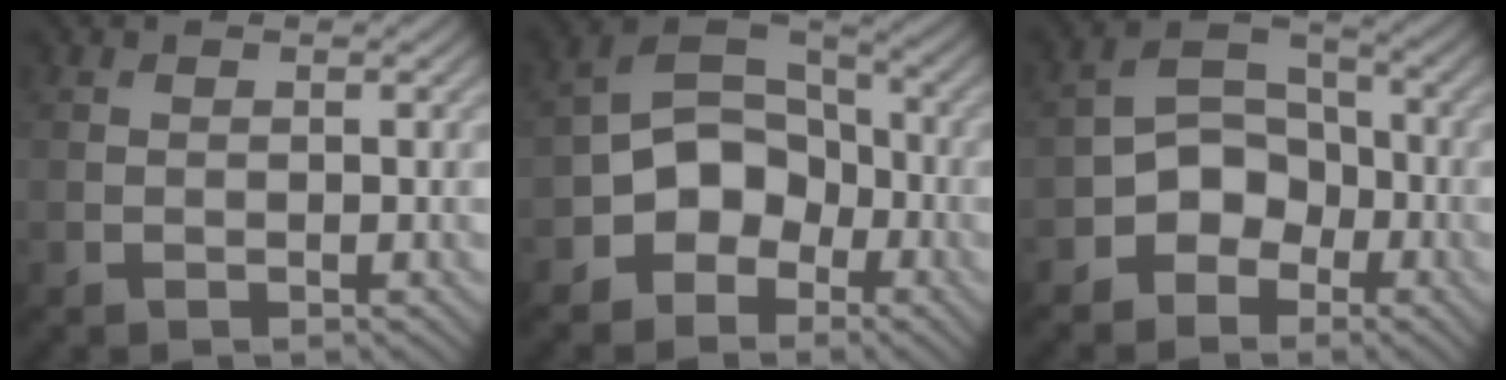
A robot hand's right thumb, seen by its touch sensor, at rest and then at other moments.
{"total": 7.7, "force": [-3.4, 5.8, 3.8], "torque": [-0.065, 0.009, -0.081]}
{"total": 6.2, "force": [-3.1, 4.7, 2.7], "torque": [-0.036, 0.006, -0.078]}